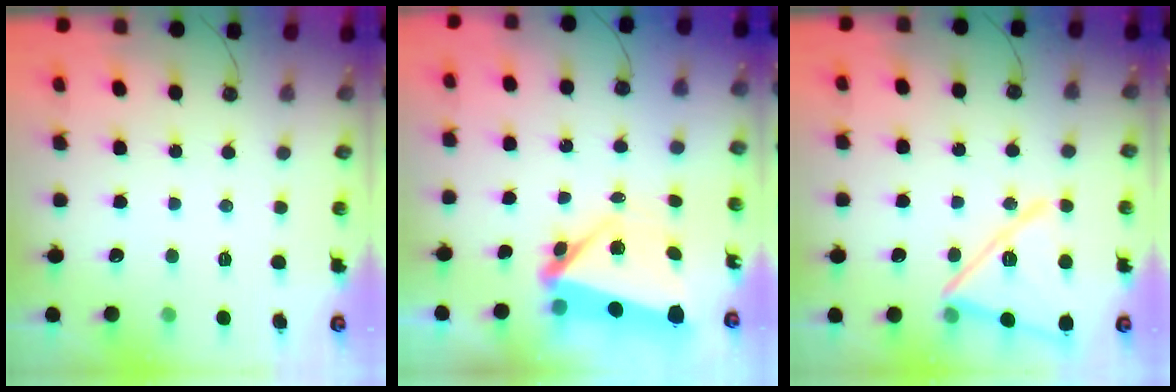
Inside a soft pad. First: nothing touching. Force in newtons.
{"total": 6.3, "press": 6.2, "slide": 0.7}
{"total": 17.0, "press": 17.0, "slide": 1.5}